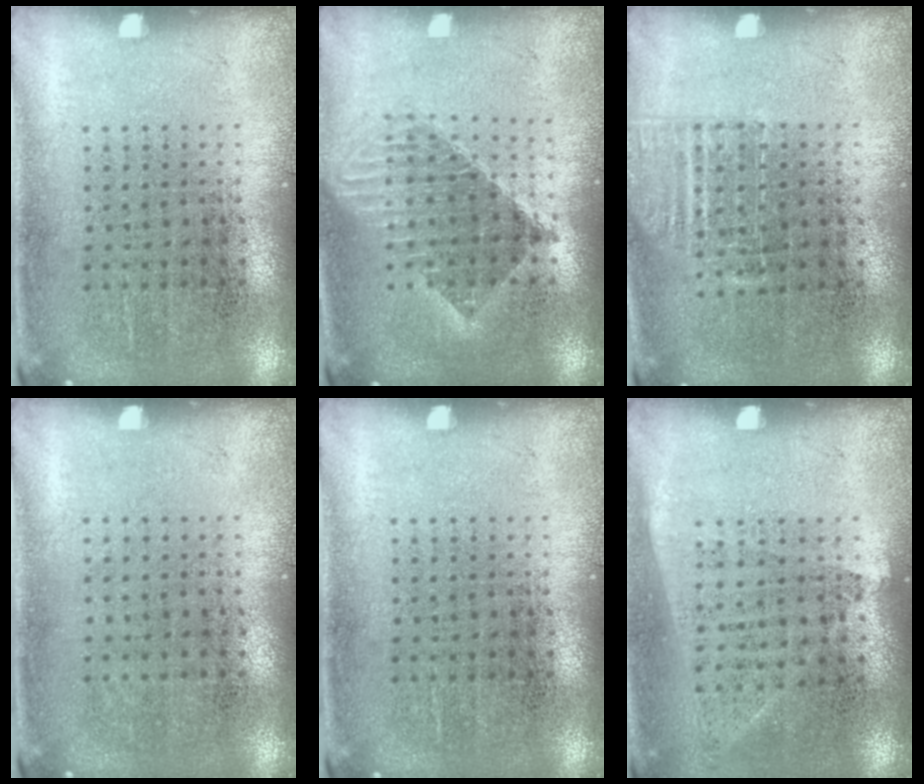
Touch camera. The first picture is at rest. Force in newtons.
{"total": 1.5, "press": 1.3, "slide": 0.8}
{"total": 1.1, "press": 1.0, "slide": 0.5}
{"total": 0.0}
{"total": 0.0}
{"total": 1.0, "press": 0.8, "slide": 0.5}